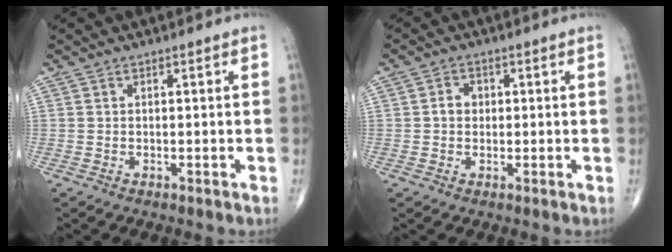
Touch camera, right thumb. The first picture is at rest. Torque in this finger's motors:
{"motor_torque": [0.71, 0.67, 0.36, -0.04, 0.02]}